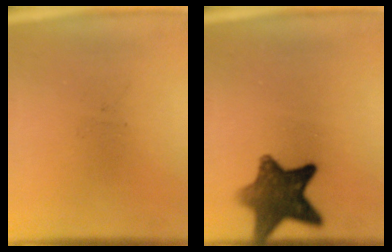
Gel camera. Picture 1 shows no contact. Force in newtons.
{"total": 10.4}